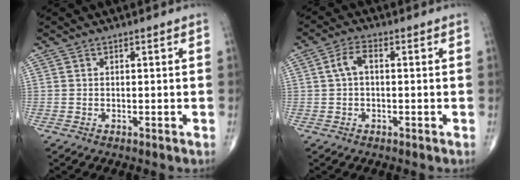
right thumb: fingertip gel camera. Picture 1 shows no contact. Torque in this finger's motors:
{"motor_torque": [-0.04, -0.05, 0.05, 0.07, 0.08]}